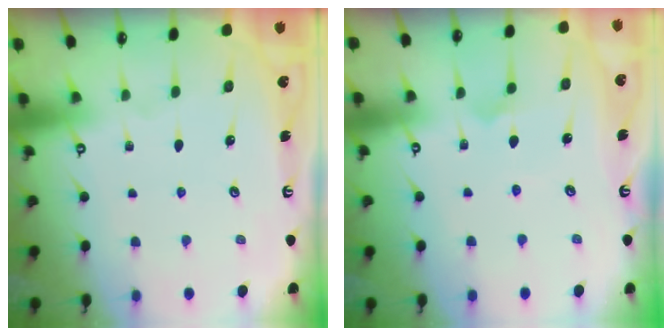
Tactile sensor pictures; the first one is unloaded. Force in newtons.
{"total": 4.9, "press": 4.9, "slide": 0.4}